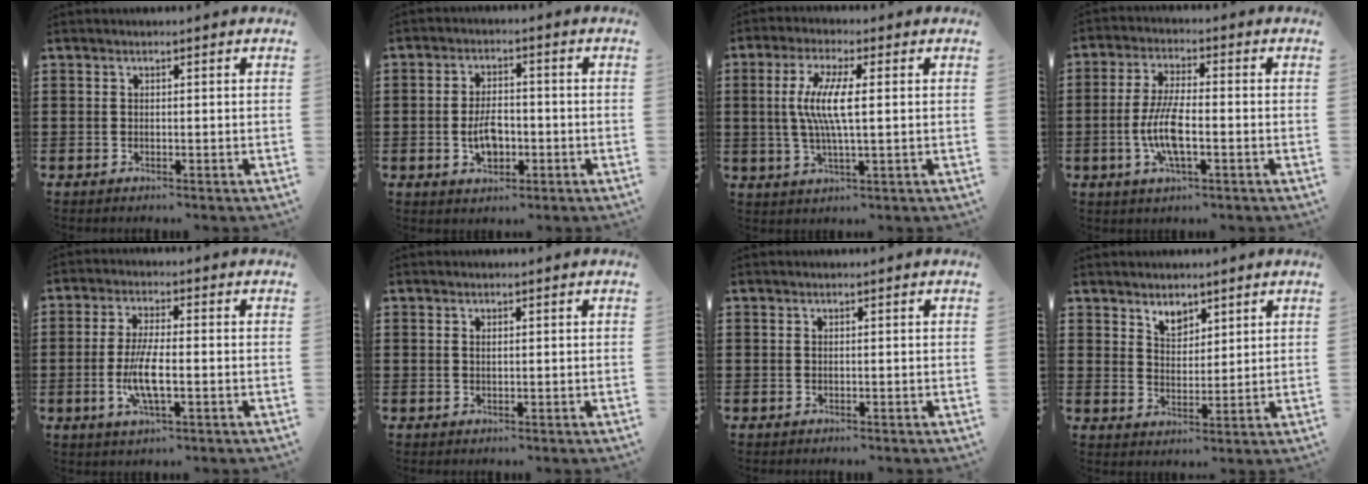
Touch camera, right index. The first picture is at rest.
{"total": 5.0, "force": [-1.3, 2.8, 3.9], "torque": [-0.072, -0.001, -0.025]}
{"total": 7.4, "force": [0.6, 1.2, 7.2], "torque": [-0.156, -0.009, 0.001]}
{"total": 7.5, "force": [-1.9, 2.1, 7.0], "torque": [-0.161, -0.014, -0.042]}
{"total": 6.8, "force": [-1.7, 1.8, 6.3], "torque": [-0.141, -0.011, -0.038]}
{"total": 0.7, "force": [0.2, 0.3, 0.6], "torque": [-0.014, 0.001, 0.004]}
{"total": 0.0}
{"total": 3.6, "force": [2.9, 1.9, 0.9], "torque": [-0.019, 0.000, 0.053]}